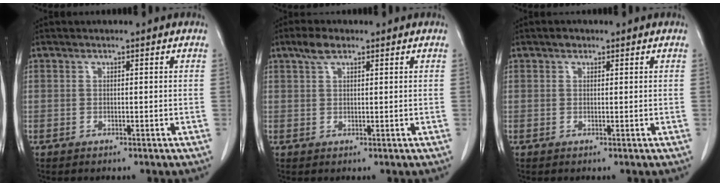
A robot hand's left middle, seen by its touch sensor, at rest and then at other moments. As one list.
[{"total": 2.9, "force": [1.9, 1.1, 1.9], "torque": [-0.042, 0.009, 0.037]}, {"total": 0.9, "force": [0.6, 0.6, 0.3], "torque": [-0.006, 0.002, 0.008]}]